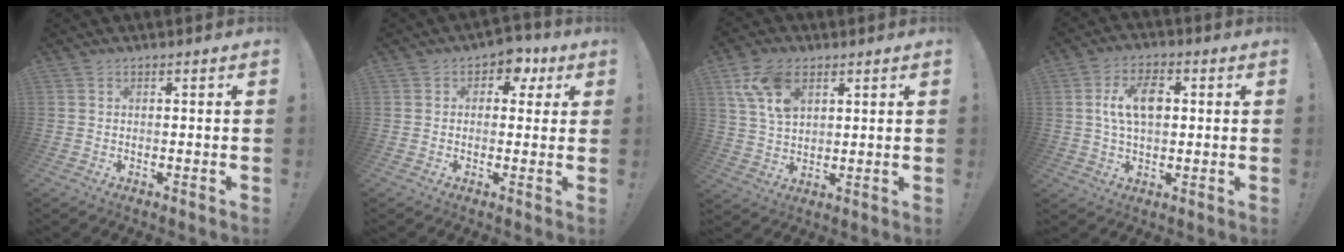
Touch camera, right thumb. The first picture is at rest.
{"total": 5.5, "force": [2.1, 4.3, 2.7], "torque": [-0.018, -0.013, 0.035]}
{"total": 11.5, "force": [5.8, 6.9, 7.2], "torque": [-0.139, -0.014, 0.109]}
{"total": 11.0, "force": [2.2, 7.1, 8.0], "torque": [-0.117, 0.007, 0.041]}